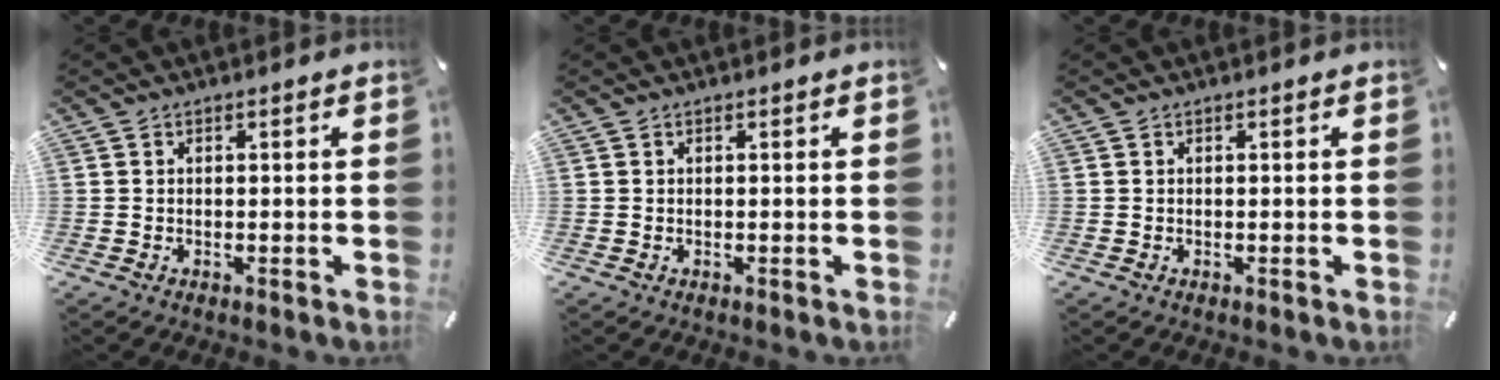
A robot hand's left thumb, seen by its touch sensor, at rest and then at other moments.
{"total": 0.0}
{"total": 0.0}